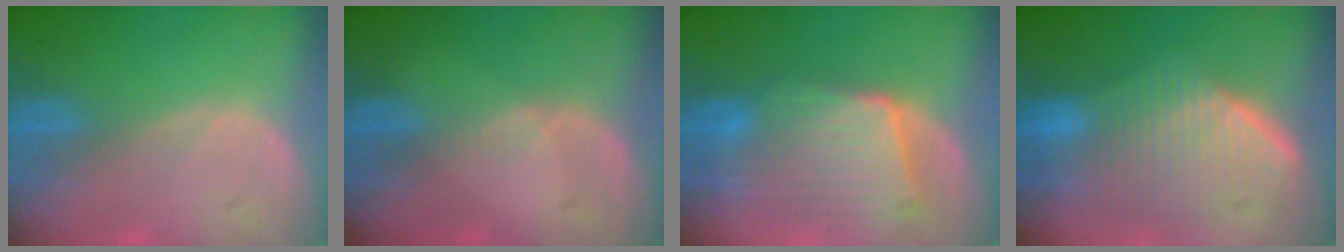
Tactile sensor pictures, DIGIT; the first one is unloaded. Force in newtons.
{"total": 1.1, "press": 0.8, "slide": 0.8}
{"total": 9.6, "press": 8.7, "slide": 4.1}
{"total": 9.8, "press": 9.0, "slide": 3.8}